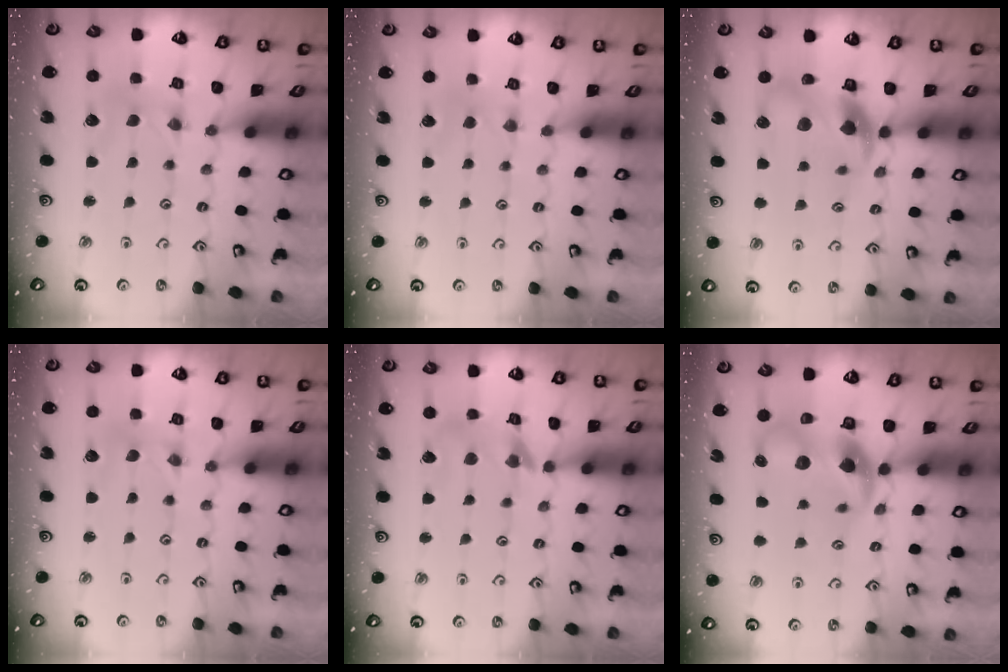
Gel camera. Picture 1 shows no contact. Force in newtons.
{"total": 1.6, "press": 1.5, "slide": 0.4}
{"total": 11.2, "press": 11.1, "slide": 1.6}
{"total": 0.0}
{"total": 10.9, "press": 10.8, "slide": 1.4}
{"total": 11.6, "press": 11.5, "slide": 1.9}